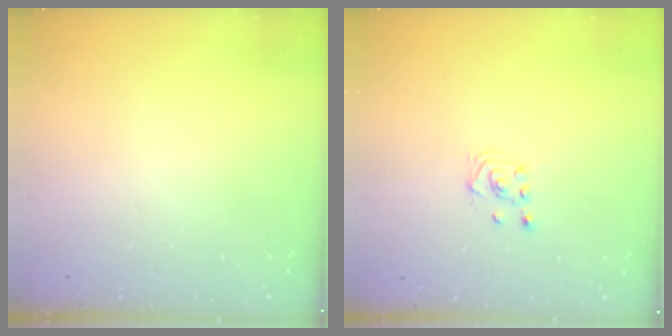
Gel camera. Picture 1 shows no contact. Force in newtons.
{"total": 2.3, "press": 2.2, "slide": 0.8}